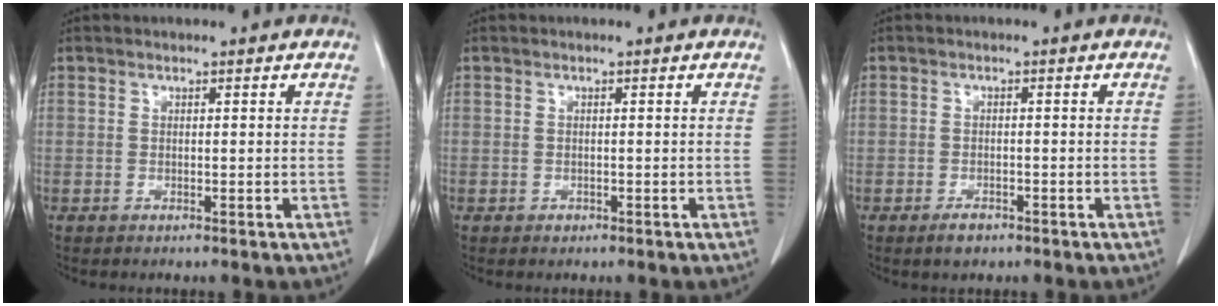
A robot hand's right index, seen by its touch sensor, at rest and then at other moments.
{"total": 0.7, "force": [-0.4, 0.5, 0.1], "torque": [-0.005, 0.002, -0.006]}
{"total": 2.1, "force": [-1.5, 1.1, 1.1], "torque": [-0.020, 0.001, -0.018]}